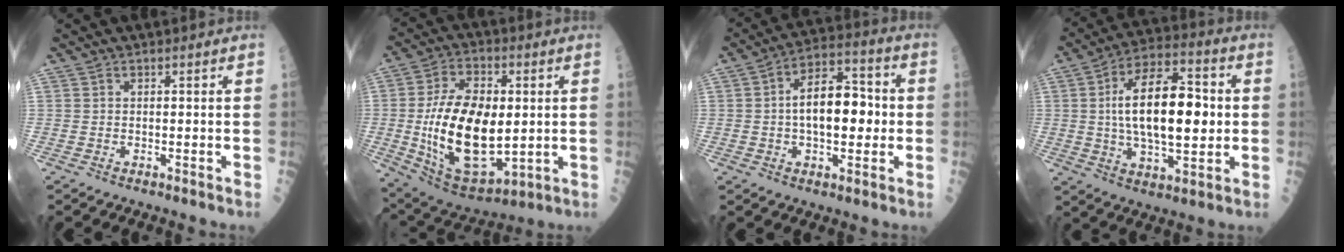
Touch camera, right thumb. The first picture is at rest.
{"total": 21.6, "force": [-0.6, 11.3, 18.4], "torque": [-0.324, -0.011, 0.007]}
{"total": 13.6, "force": [0.0, 7.2, 11.5], "torque": [-0.154, 0.029, -0.006]}
{"total": 19.3, "force": [1.4, 8.8, 17.1], "torque": [-0.269, 0.016, 0.021]}